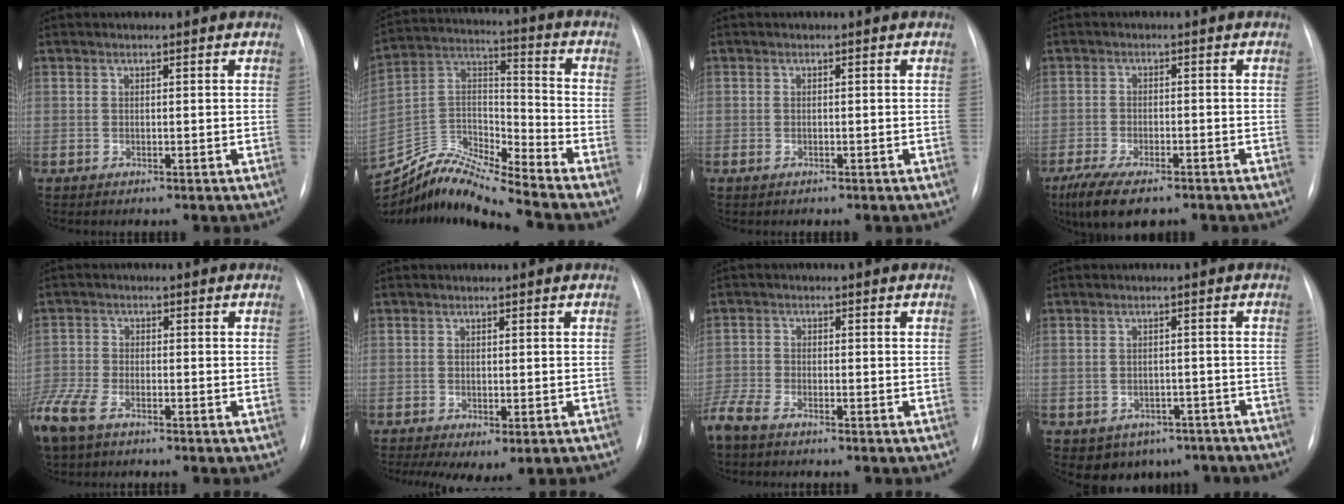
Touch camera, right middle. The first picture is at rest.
{"total": 14.9, "force": [-14.4, -0.5, 3.9], "torque": [-0.071, 0.040, -0.274]}
{"total": 0.6, "force": [-0.4, 0.4, 0.3], "torque": [-0.007, 0.001, -0.005]}
{"total": 9.4, "force": [-6.7, 3.1, 5.7], "torque": [-0.099, -0.017, -0.106]}
{"total": 9.6, "force": [-6.5, 4.2, 5.7], "torque": [-0.142, -0.012, -0.127]}
{"total": 6.0, "force": [-3.6, 2.4, 4.1], "torque": [-0.057, -0.011, -0.053]}
{"total": 7.0, "force": [-5.7, 2.0, 3.5], "torque": [-0.076, -0.009, -0.110]}
{"total": 7.3, "force": [-5.1, 5.0, 1.6], "torque": [-0.016, 0.020, -0.057]}